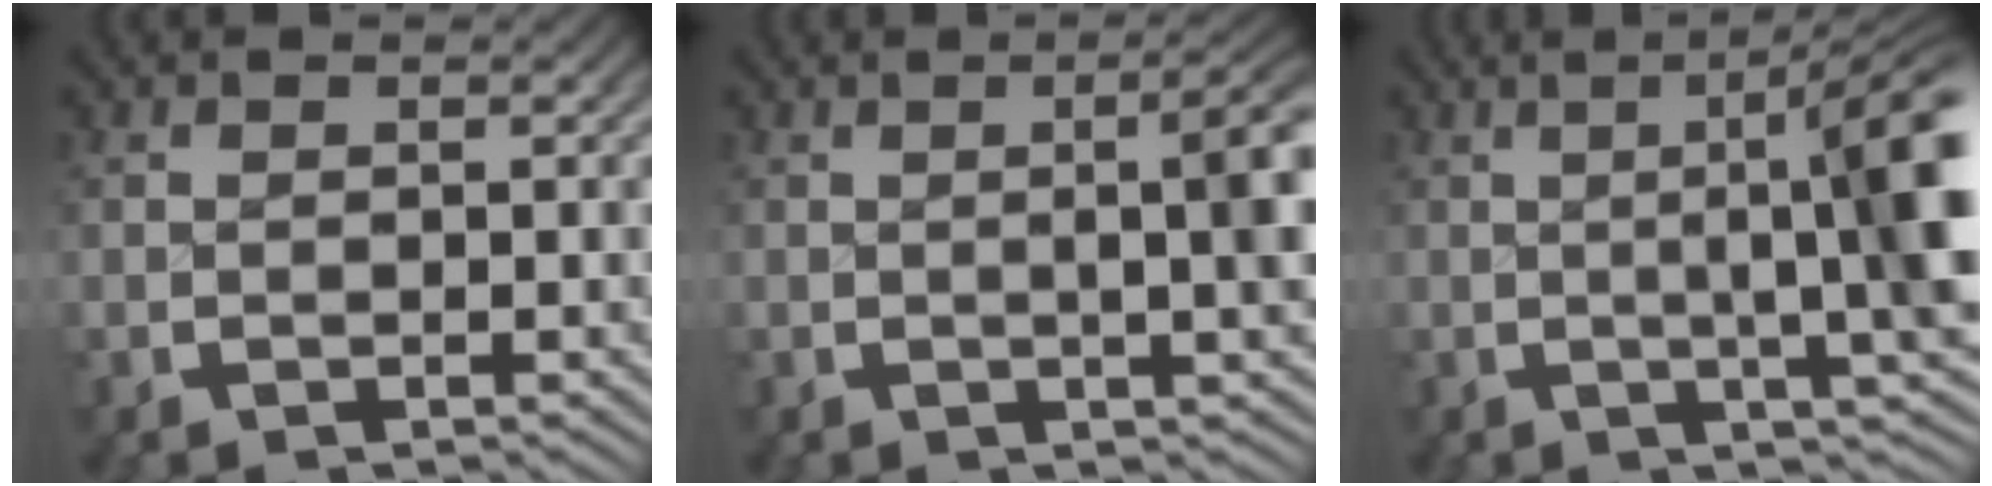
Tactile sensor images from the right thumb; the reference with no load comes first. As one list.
[{"total": 6.8, "force": [0.8, 2.4, 6.3], "torque": [-0.067, 0.013, 0.005]}, {"total": 12.6, "force": [2.1, 4.6, 11.5], "torque": [-0.128, 0.021, 0.015]}]